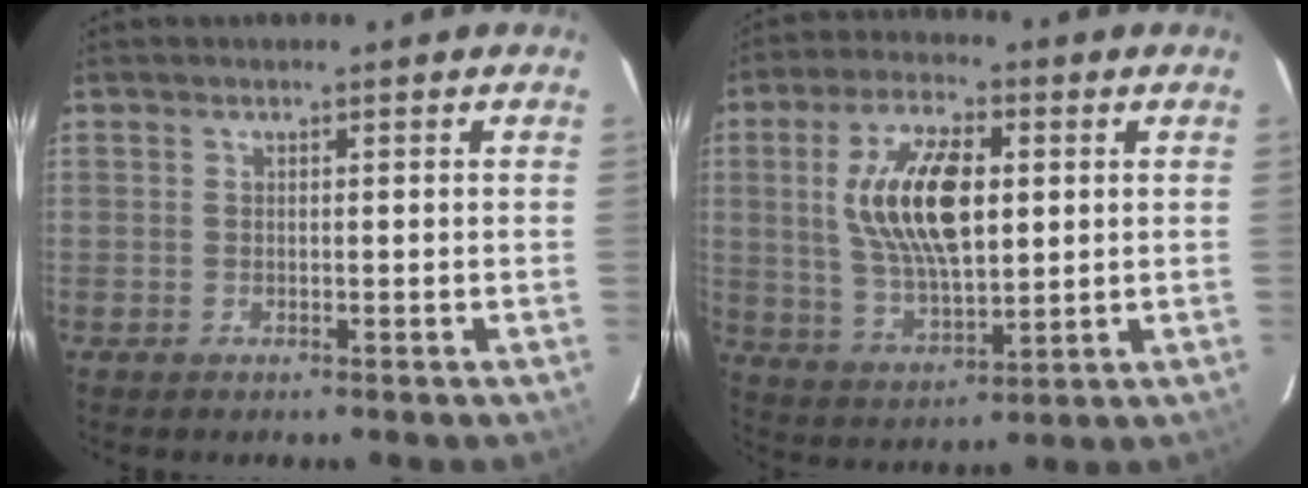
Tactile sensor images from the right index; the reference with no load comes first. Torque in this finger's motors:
{"motor_torque": [1.36, 0.19, 0.62, 0.21]}